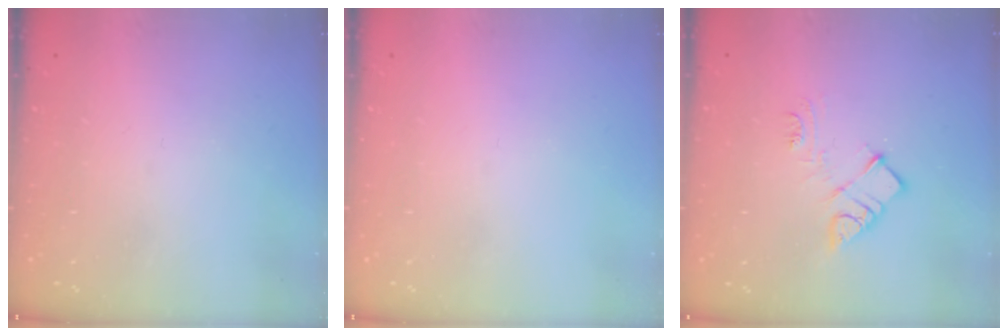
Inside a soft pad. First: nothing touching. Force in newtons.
{"total": 0.0}
{"total": 9.3, "press": 9.3, "slide": 0.5}